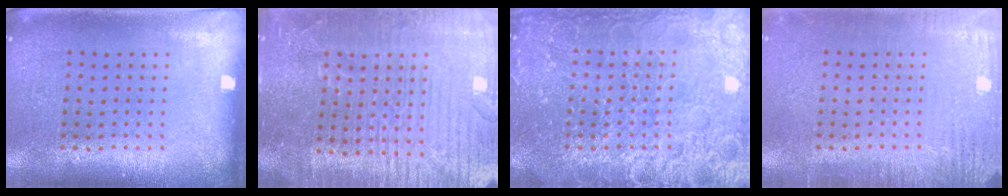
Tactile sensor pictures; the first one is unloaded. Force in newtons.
{"total": 5.0, "press": 4.7, "slide": 1.9}
{"total": 7.0, "press": 6.9, "slide": 0.8}
{"total": 2.9, "press": 2.9, "slide": 0.4}